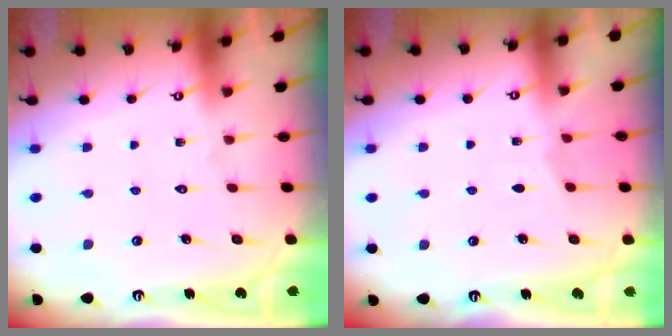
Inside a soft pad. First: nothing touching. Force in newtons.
{"total": 2.3, "press": 2.2, "slide": 0.4}